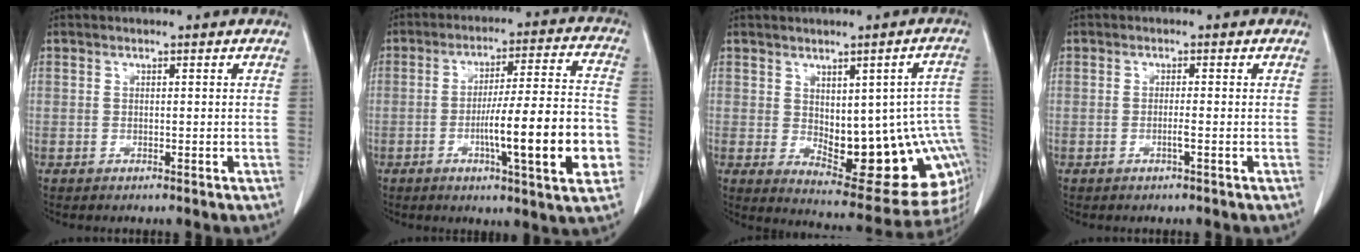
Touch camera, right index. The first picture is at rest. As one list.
[{"total": 16.5, "force": [-4.3, 0.9, 15.9], "torque": [-0.223, 0.004, -0.064]}, {"total": 19.0, "force": [-1.2, 6.7, 17.7], "torque": [-0.164, 0.010, 0.011]}, {"total": 1.2, "force": [-0.5, -0.2, 1.1], "torque": [-0.022, -0.001, -0.010]}]